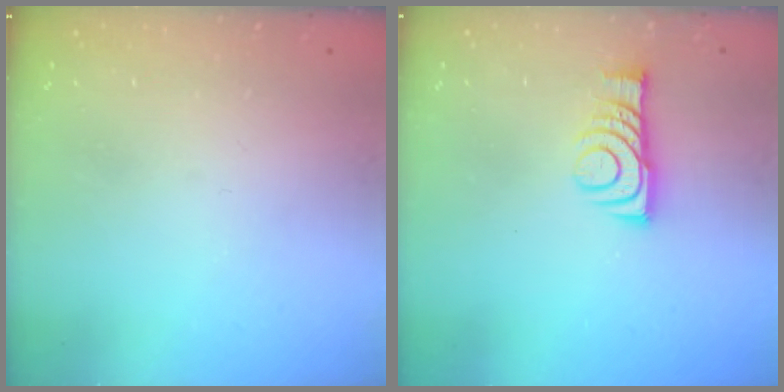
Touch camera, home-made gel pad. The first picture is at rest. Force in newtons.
{"total": 9.8, "press": 9.8, "slide": 0.5}